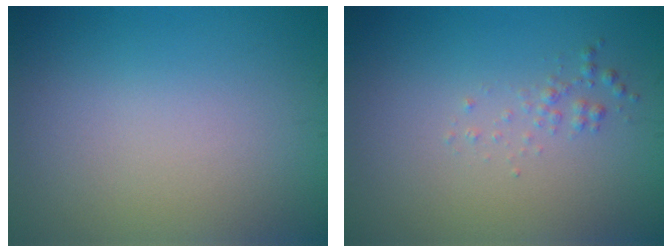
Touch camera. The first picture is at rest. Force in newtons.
{"total": 0.9, "press": 0.9, "slide": 0.0}